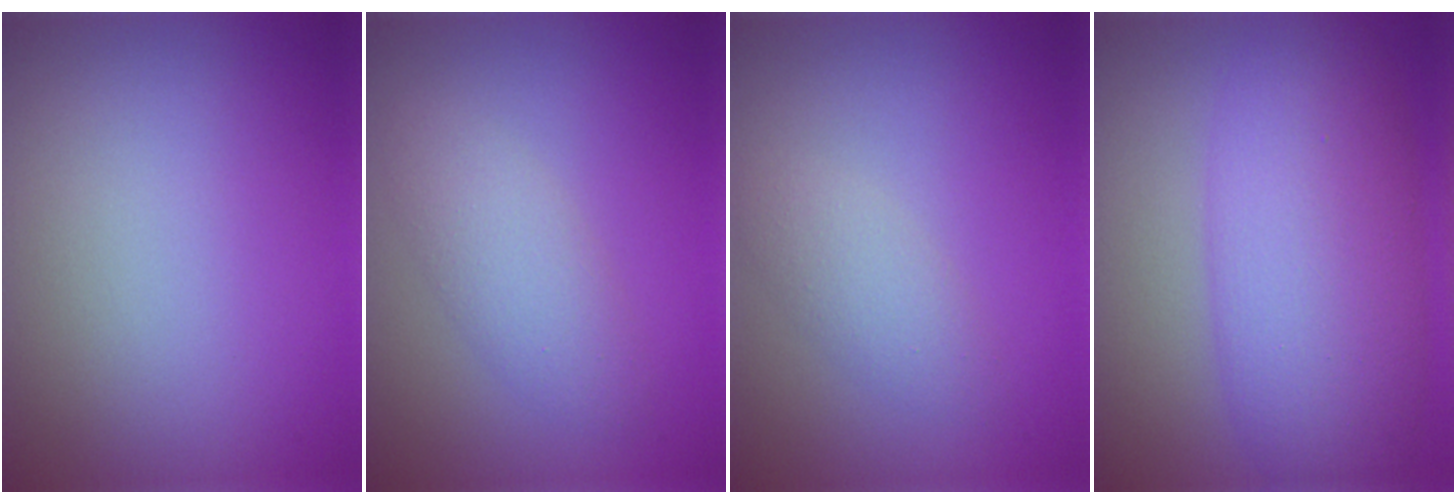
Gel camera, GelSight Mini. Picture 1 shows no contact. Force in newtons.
{"total": 2.7, "press": 2.7, "slide": 0.1}
{"total": 2.0, "press": 2.0, "slide": 0.2}
{"total": 8.3, "press": 8.3, "slide": 0.0}